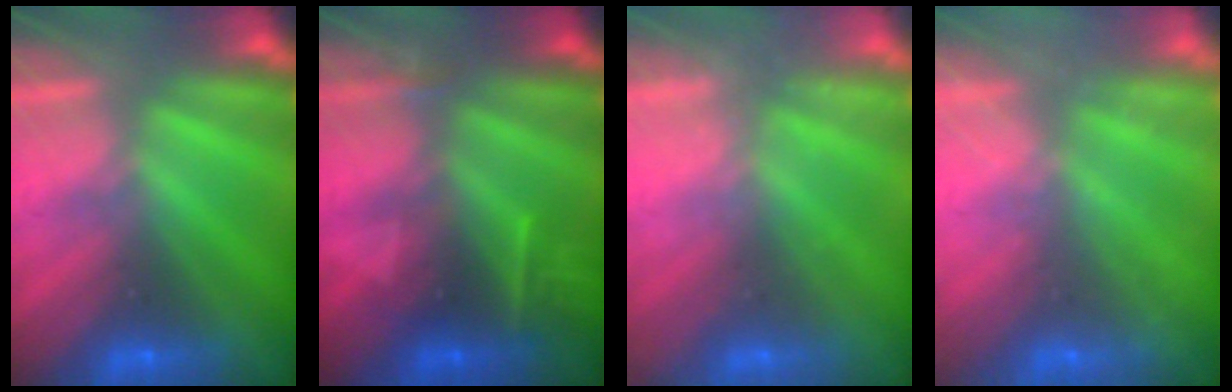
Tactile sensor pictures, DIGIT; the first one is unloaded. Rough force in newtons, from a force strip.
{"total": 2.4}
{"total": 2.2}
{"total": 2.5}